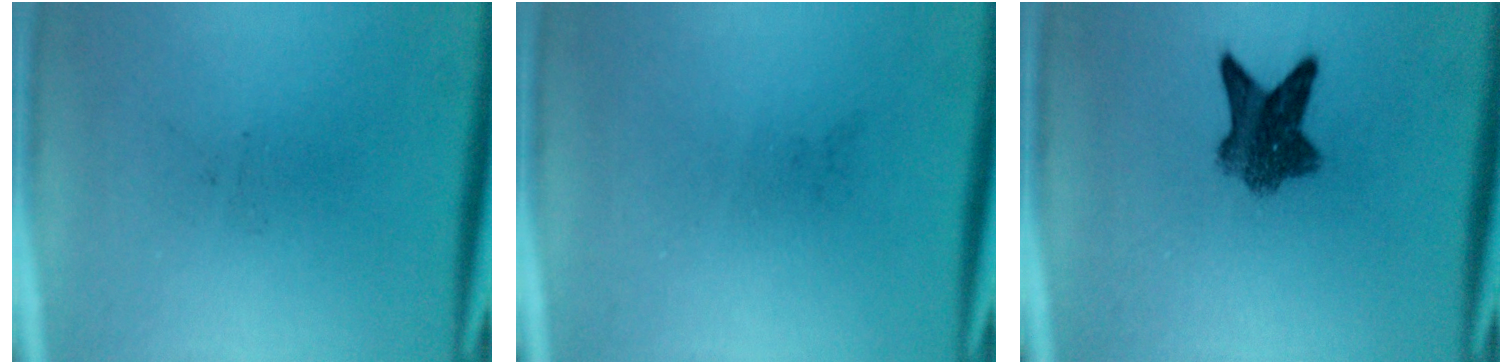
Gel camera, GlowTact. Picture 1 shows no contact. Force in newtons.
{"total": 0.0}
{"total": 6.9}